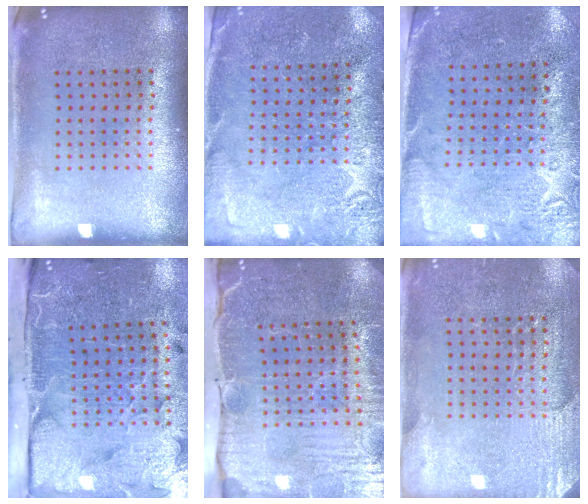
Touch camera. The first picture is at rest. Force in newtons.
{"total": 2.7, "press": 2.6, "slide": 0.5}
{"total": 2.7, "press": 2.3, "slide": 1.4}
{"total": 5.2, "press": 4.0, "slide": 3.3}
{"total": 4.0, "press": 3.9, "slide": 1.0}
{"total": 2.9, "press": 2.8, "slide": 0.8}